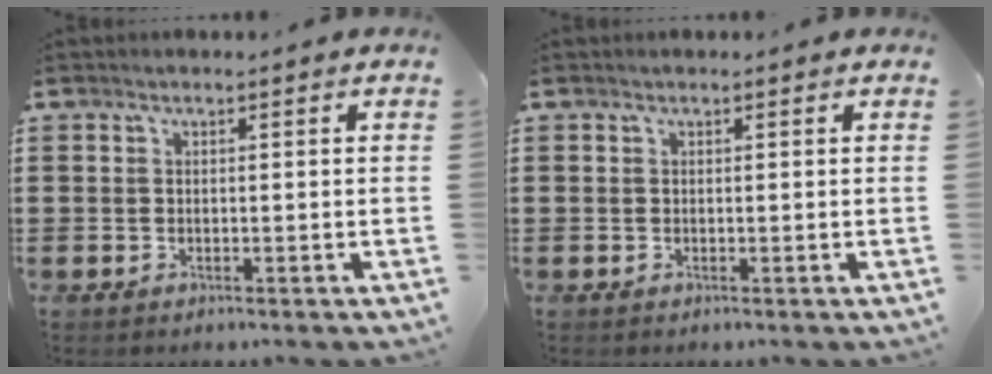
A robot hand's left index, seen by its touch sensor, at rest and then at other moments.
{"total": 0.0}